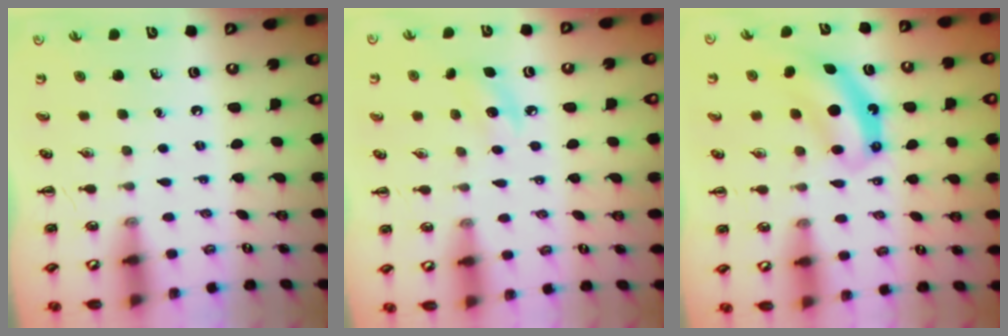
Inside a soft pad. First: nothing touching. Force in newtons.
{"total": 7.4, "press": 7.2, "slide": 1.8}
{"total": 7.2, "press": 7.2, "slide": 0.4}